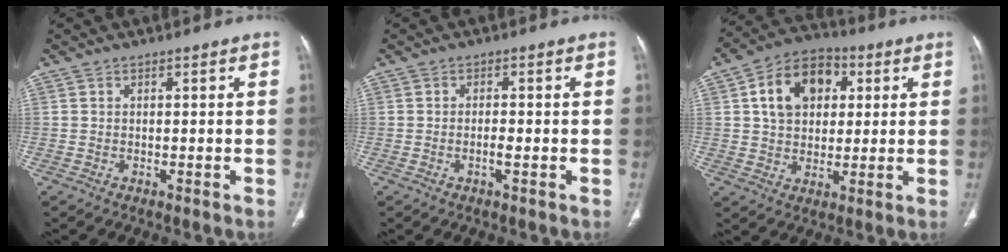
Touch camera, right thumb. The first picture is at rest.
{"total": 1.7, "force": [-0.5, 0.4, 1.5], "torque": [-0.028, 0.001, -0.009]}
{"total": 13.2, "force": [3.6, 9.5, 8.4], "torque": [-0.110, 0.006, 0.052]}